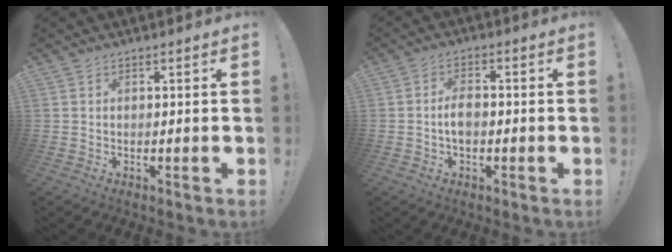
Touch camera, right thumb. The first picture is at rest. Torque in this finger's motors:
{"motor_torque": [0.14, -0.18, 0.01, 0.01, 0.03]}